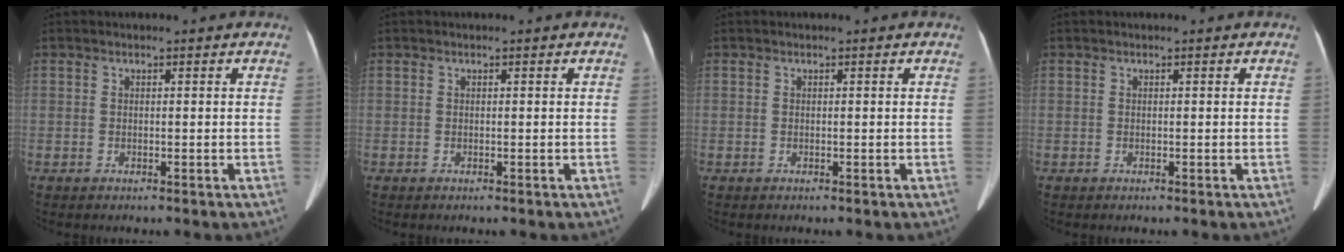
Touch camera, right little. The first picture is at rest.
{"total": 0.0}
{"total": 0.0}
{"total": 0.0}